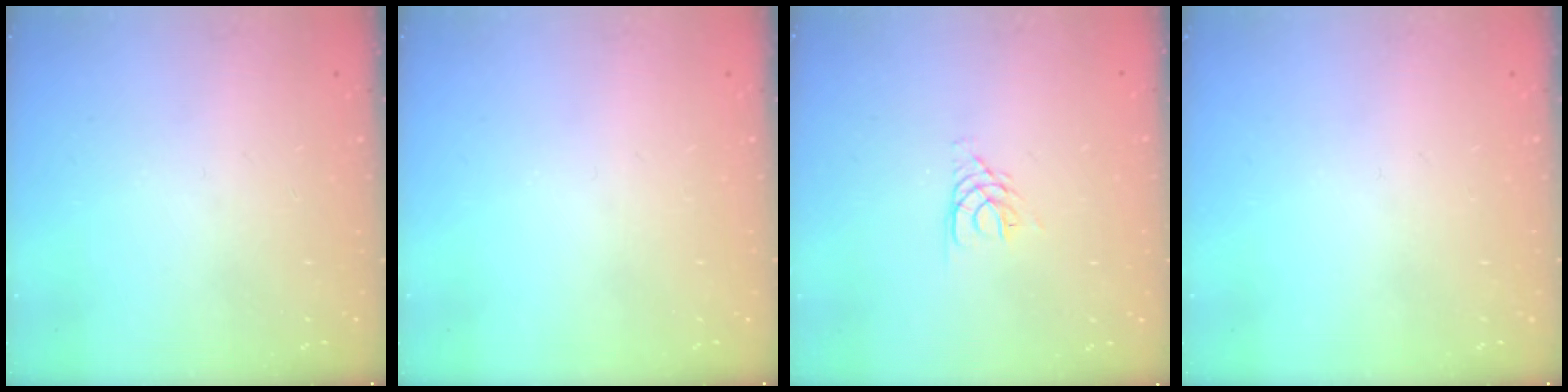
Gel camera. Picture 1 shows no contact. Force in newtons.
{"total": 0.0}
{"total": 3.9, "press": 3.9, "slide": 0.5}
{"total": 0.0}